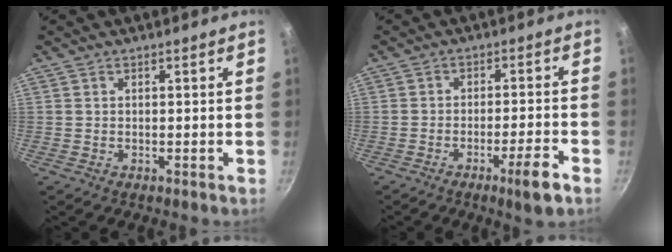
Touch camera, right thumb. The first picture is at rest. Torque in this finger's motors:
{"motor_torque": [4.17, 0.83, 1.63, -1.14, 0.71]}